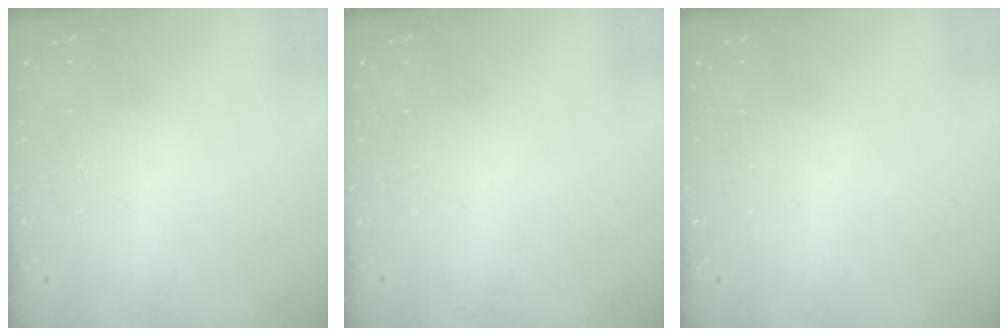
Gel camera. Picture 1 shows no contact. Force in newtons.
{"total": 0.0}
{"total": 0.0}